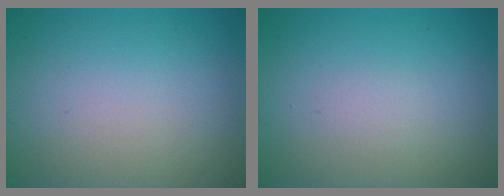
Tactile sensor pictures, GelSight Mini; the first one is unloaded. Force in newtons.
{"total": 0.7, "press": 0.7, "slide": 0.1}